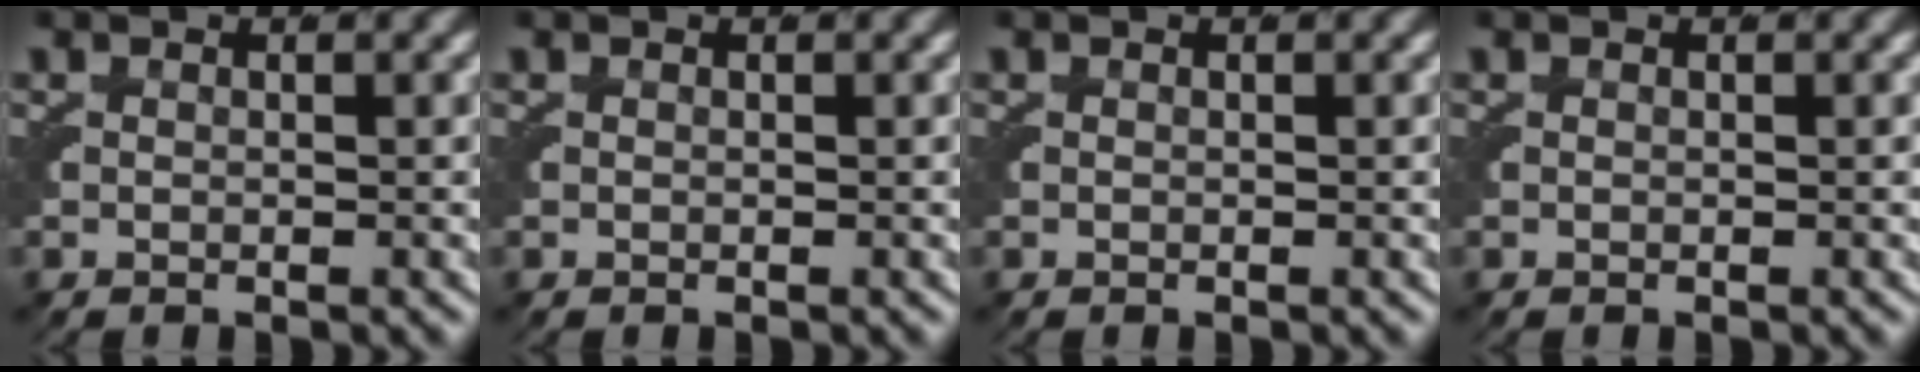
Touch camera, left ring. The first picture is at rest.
{"total": 0.0}
{"total": 0.0}
{"total": 0.0}